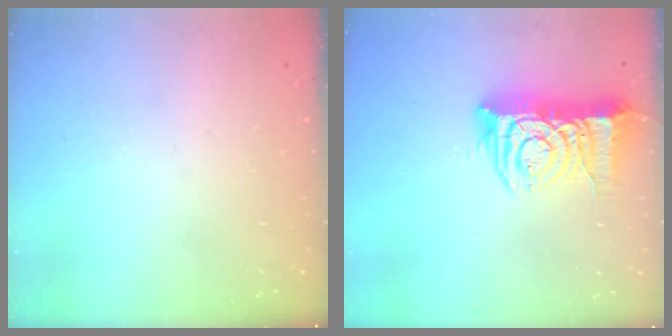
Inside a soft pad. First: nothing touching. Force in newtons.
{"total": 11.9, "press": 11.9, "slide": 1.2}